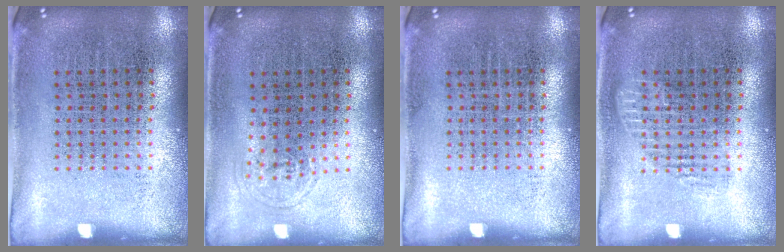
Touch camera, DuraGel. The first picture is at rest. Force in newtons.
{"total": 0.6, "press": 0.5, "slide": 0.3}
{"total": 0.0}
{"total": 1.3, "press": 1.2, "slide": 0.4}